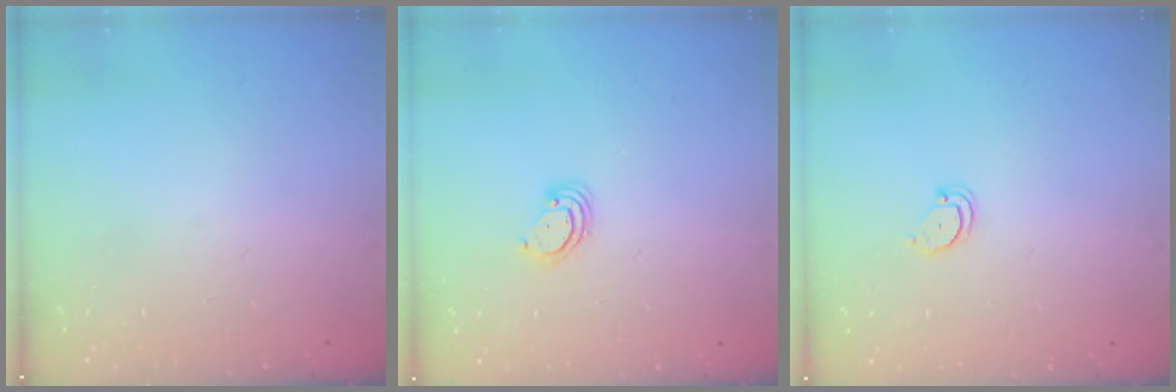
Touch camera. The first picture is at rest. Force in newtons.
{"total": 3.2, "press": 3.2, "slide": 0.2}
{"total": 2.4, "press": 2.4, "slide": 0.2}